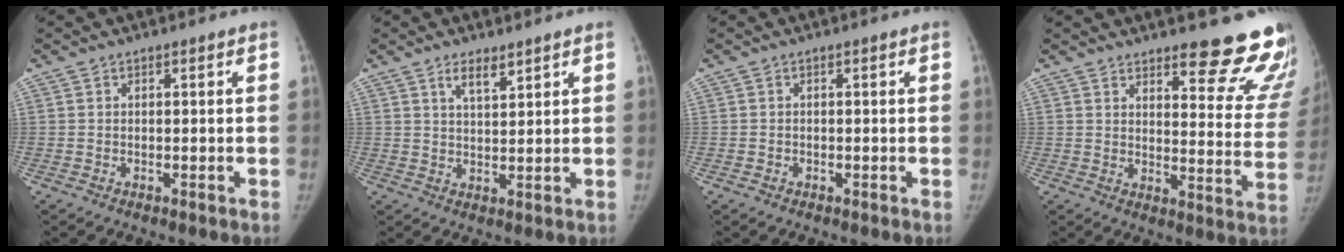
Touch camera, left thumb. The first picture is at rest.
{"total": 3.8, "force": [2.7, 1.2, 2.4], "torque": [-0.034, -0.017, 0.048]}
{"total": 0.8, "force": [-0.4, 0.7, 0.1], "torque": [0.001, 0.004, -0.008]}
{"total": 17.0, "force": [13.6, 4.3, 9.2], "torque": [-0.075, -0.118, 0.157]}